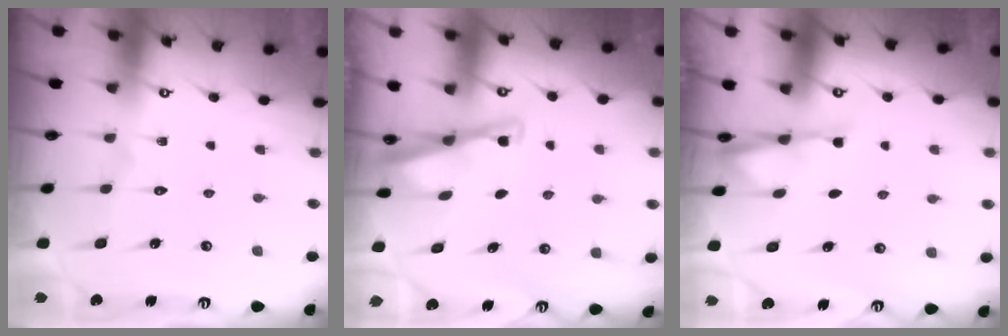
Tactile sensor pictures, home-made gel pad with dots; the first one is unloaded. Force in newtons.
{"total": 3.5, "press": 3.4, "slide": 0.3}
{"total": 2.4, "press": 2.3, "slide": 0.4}